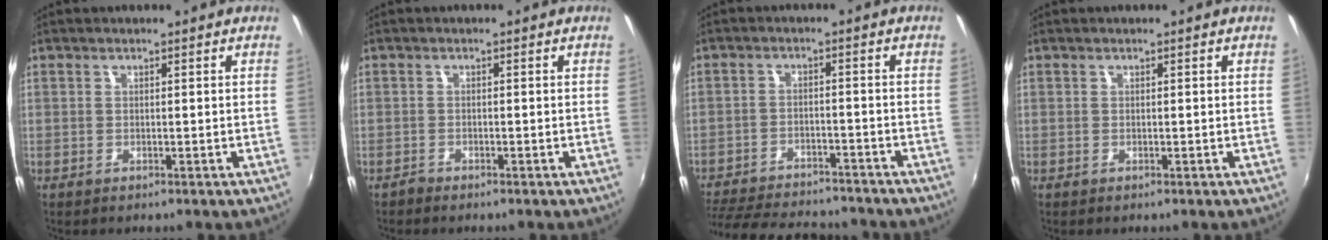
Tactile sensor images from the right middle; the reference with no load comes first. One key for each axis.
{"total": 0.9, "fx": -0.9, "fy": 0.2, "fz": -0.1, "tx": 0.000, "ty": -0.001, "tz": -0.019}
{"total": 18.9, "fx": -16.4, "fy": 5.6, "fz": 7.6, "tx": -0.172, "ty": -0.012, "tz": -0.235}
{"total": 0.0}